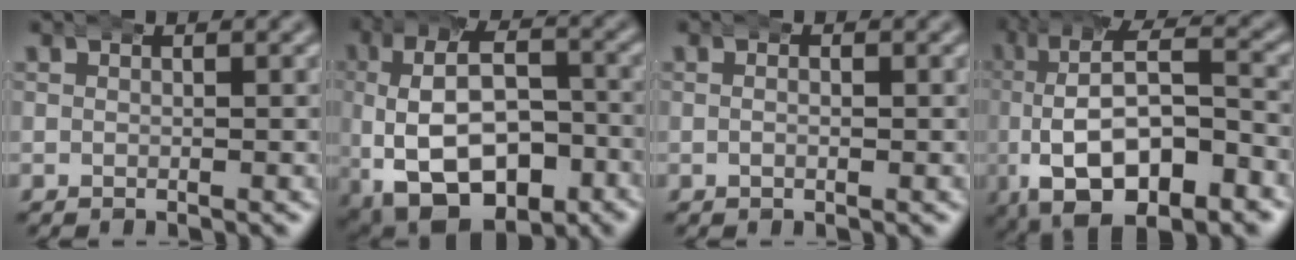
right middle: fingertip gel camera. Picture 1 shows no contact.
{"total": 13.4, "force": [-3.9, 9.3, 8.7], "torque": [-0.180, -0.043, -0.048]}
{"total": 0.9, "force": [-0.2, 0.3, 0.8], "torque": [-0.007, 0.002, -0.007]}
{"total": 13.0, "force": [-2.1, 7.7, 10.2], "torque": [-0.198, -0.029, -0.019]}